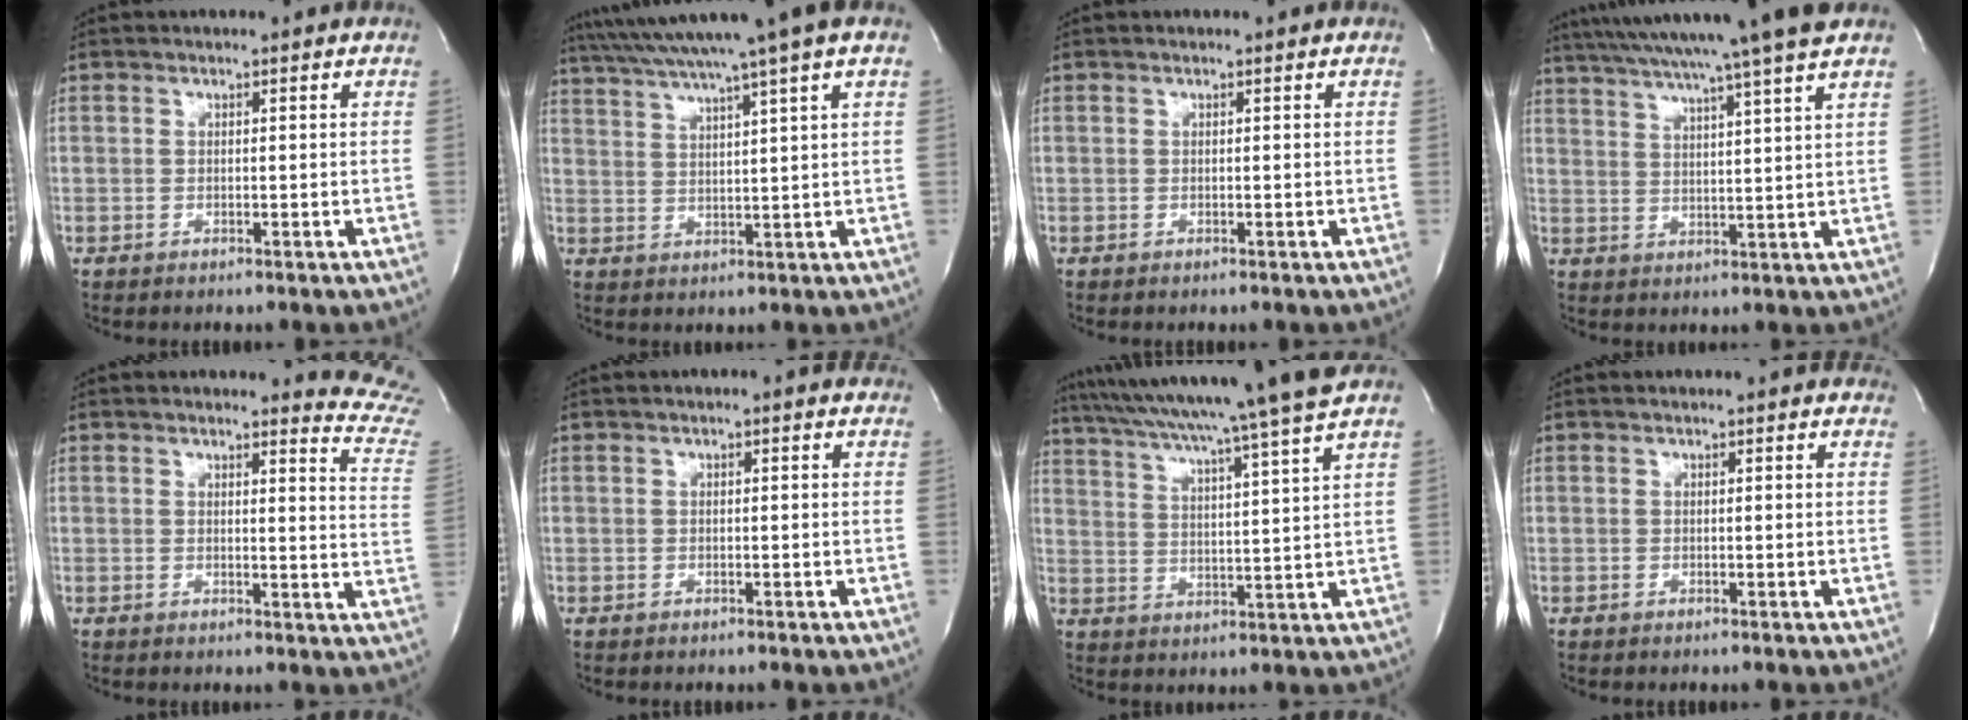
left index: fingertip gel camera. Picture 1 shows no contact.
{"total": 12.7, "force": [9.8, -2.3, 7.8], "torque": [-0.135, 0.009, 0.141]}
{"total": 0.0}
{"total": 17.3, "force": [14.5, -2.0, 9.1], "torque": [-0.162, -0.007, 0.206]}
{"total": 9.9, "force": [9.8, -0.5, 0.6], "torque": [0.012, -0.113, 0.069]}
{"total": 0.8, "force": [0.3, 0.3, 0.7], "torque": [-0.015, 0.001, -0.002]}
{"total": 18.5, "force": [15.9, -2.6, 9.0], "torque": [-0.159, -0.027, 0.227]}
{"total": 3.2, "force": [2.9, 0.8, 1.2], "torque": [-0.017, 0.010, 0.019]}